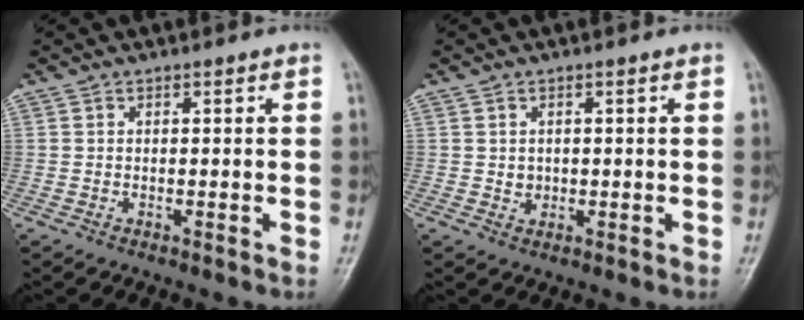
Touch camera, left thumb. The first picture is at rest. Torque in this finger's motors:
{"motor_torque": [-0.11, 0.02, 0.07, -0.01, 0.00]}